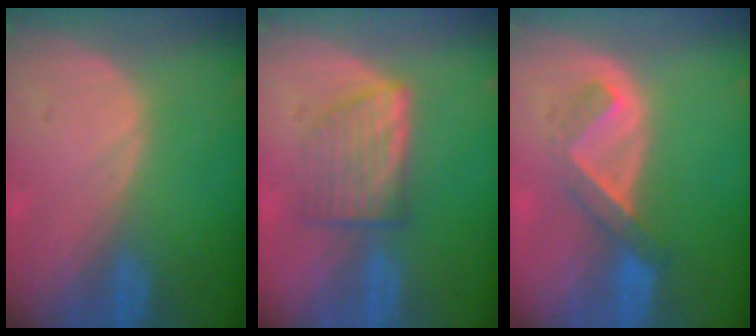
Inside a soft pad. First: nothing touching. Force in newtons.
{"total": 5.9, "press": 5.7, "slide": 1.4}
{"total": 5.1, "press": 4.4, "slide": 2.6}